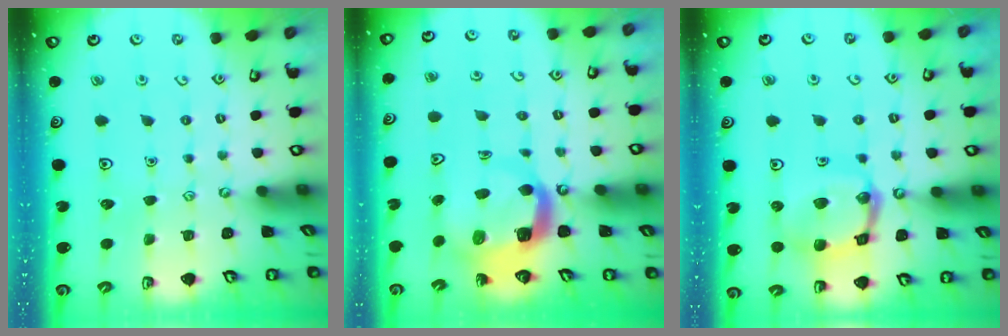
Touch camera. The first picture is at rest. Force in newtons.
{"total": 7.2, "press": 7.1, "slide": 1.1}
{"total": 13.5, "press": 13.5, "slide": 1.4}